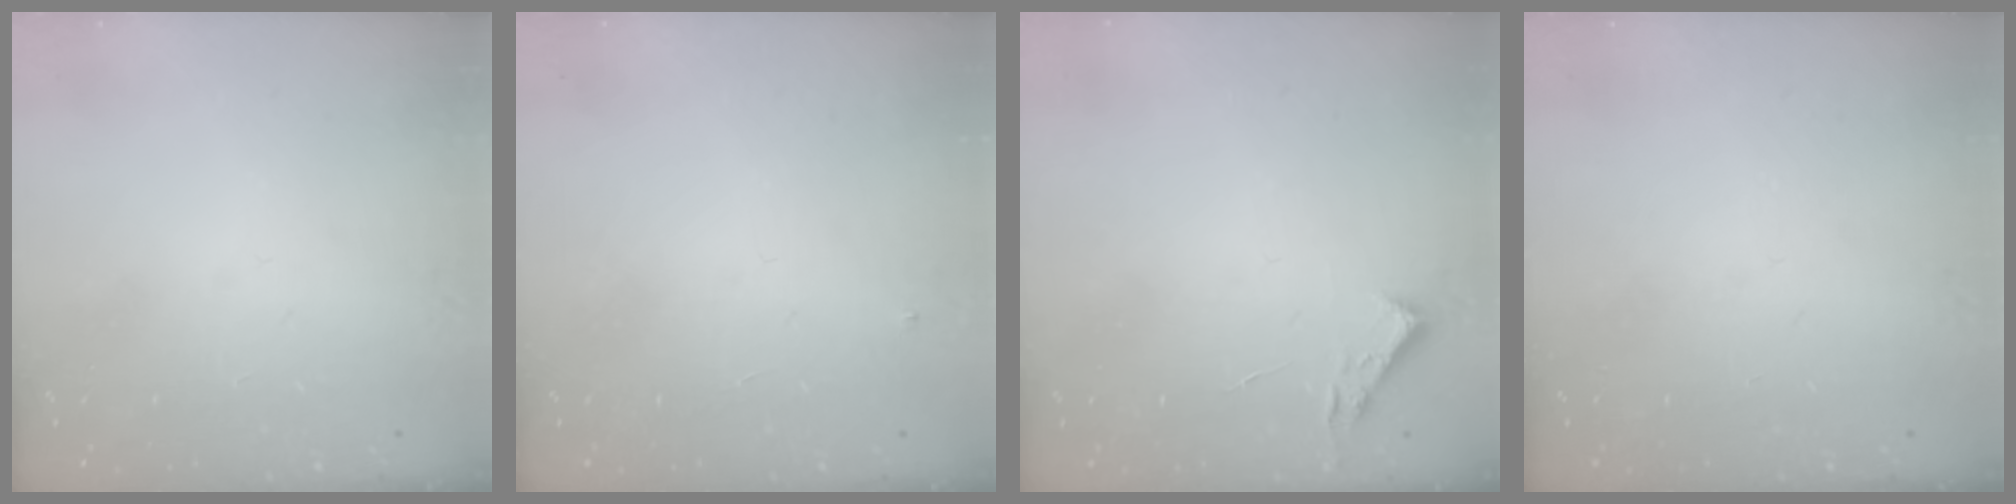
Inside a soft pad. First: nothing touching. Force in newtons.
{"total": 3.0, "press": 2.9, "slide": 0.4}
{"total": 2.7, "press": 2.7, "slide": 0.4}
{"total": 0.0}